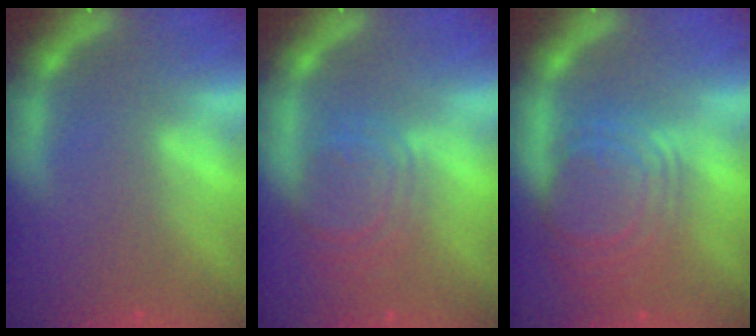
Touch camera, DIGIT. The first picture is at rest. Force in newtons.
{"total": 5.6}
{"total": 9.1}